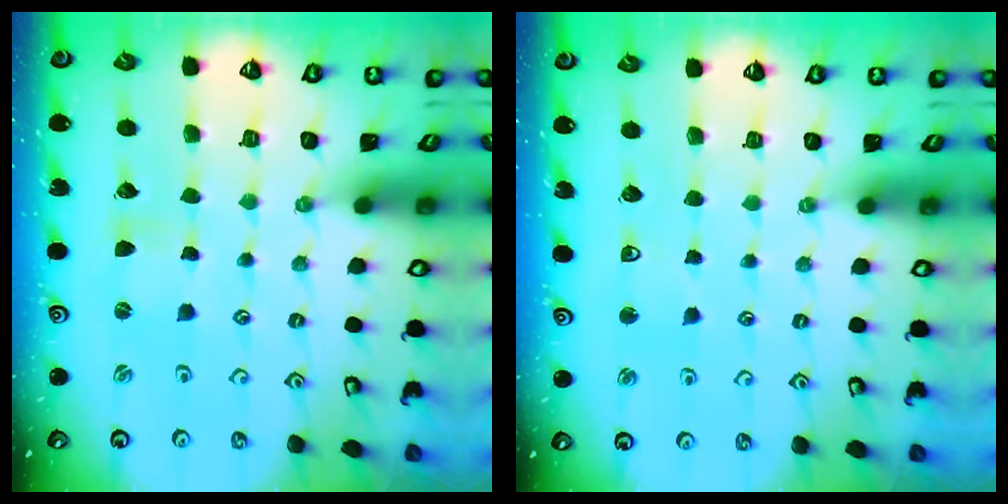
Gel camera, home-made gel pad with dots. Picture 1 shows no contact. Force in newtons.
{"total": 3.3, "press": 3.3, "slide": 0.6}